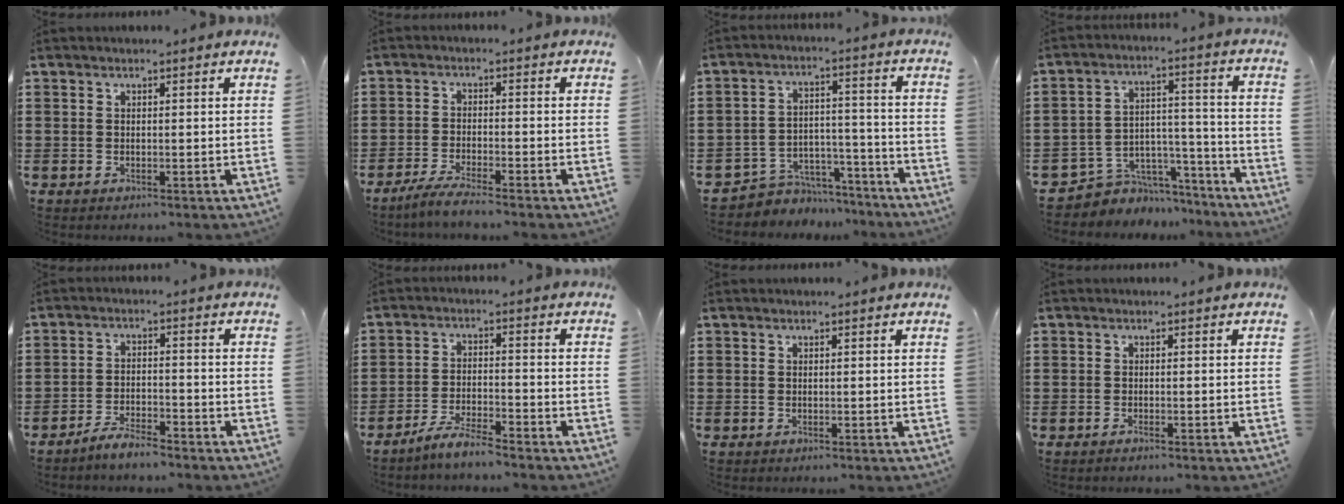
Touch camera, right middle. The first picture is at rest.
{"total": 3.6, "force": [-3.3, 0.0, 1.6], "torque": [-0.035, -0.002, -0.065]}
{"total": 5.7, "force": [-5.2, 2.1, 0.2], "torque": [-0.006, 0.020, -0.108]}
{"total": 5.5, "force": [-4.5, 3.0, 0.3], "torque": [-0.014, 0.017, -0.092]}
{"total": 3.9, "force": [-3.8, 0.3, 1.0], "torque": [-0.027, 0.004, -0.078]}
{"total": 4.7, "force": [-4.4, 0.2, 1.8], "torque": [-0.045, -0.002, -0.087]}
{"total": 0.0}
{"total": 0.5, "force": [-0.3, 0.0, 0.4], "torque": [-0.009, -0.004, -0.005]}